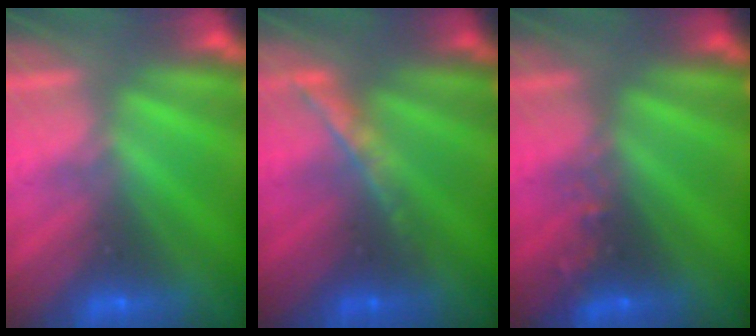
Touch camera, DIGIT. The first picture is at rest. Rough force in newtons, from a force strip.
{"total": 1.7}
{"total": 2.5}